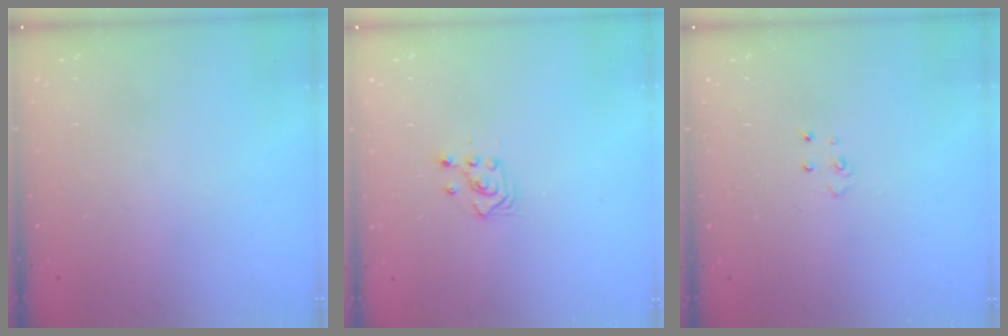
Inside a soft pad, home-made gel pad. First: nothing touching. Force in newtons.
{"total": 2.9, "press": 2.9, "slide": 0.2}
{"total": 4.0, "press": 3.9, "slide": 0.4}